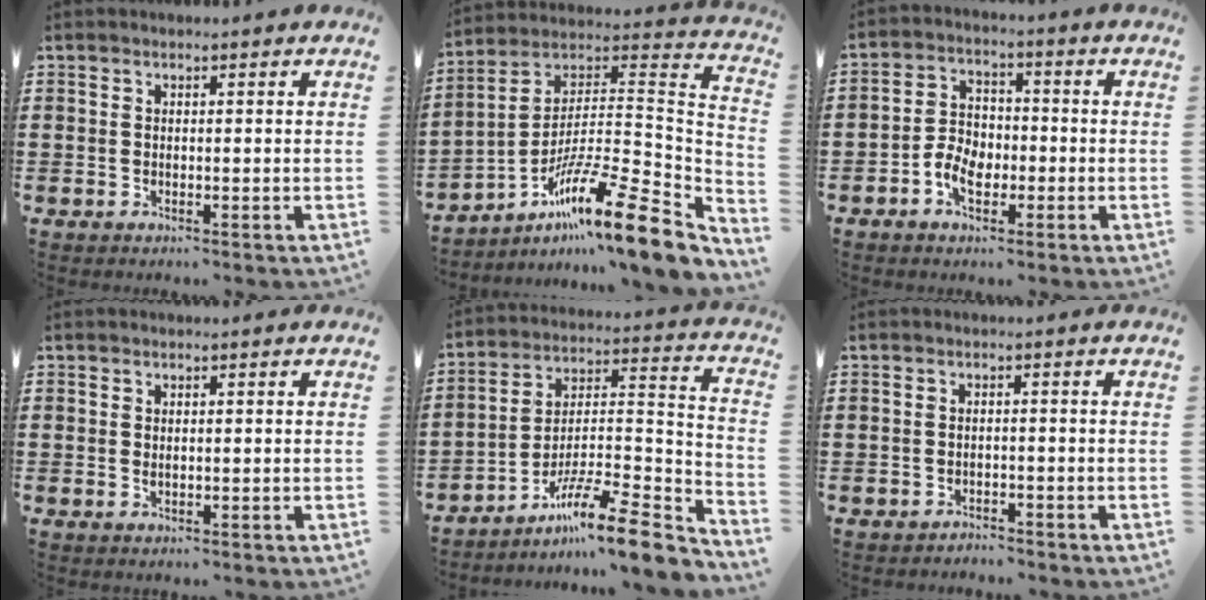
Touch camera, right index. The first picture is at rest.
{"total": 15.1, "force": [-9.7, 1.6, 11.5], "torque": [-0.167, 0.001, -0.175]}
{"total": 5.0, "force": [-2.4, 3.2, 3.1], "torque": [-0.073, 0.003, -0.047]}
{"total": 0.5, "force": [0.2, 0.3, 0.4], "torque": [-0.008, 0.003, 0.002]}
{"total": 11.8, "force": [-8.8, 1.2, 7.7], "torque": [-0.120, 0.012, -0.166]}
{"total": 1.4, "force": [-1.4, 0.1, -0.3], "torque": [0.000, 0.003, -0.032]}